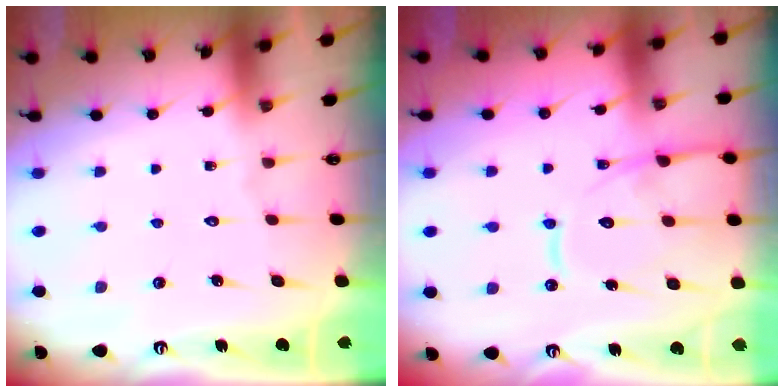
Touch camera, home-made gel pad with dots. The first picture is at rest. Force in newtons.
{"total": 13.9, "press": 13.8, "slide": 1.4}